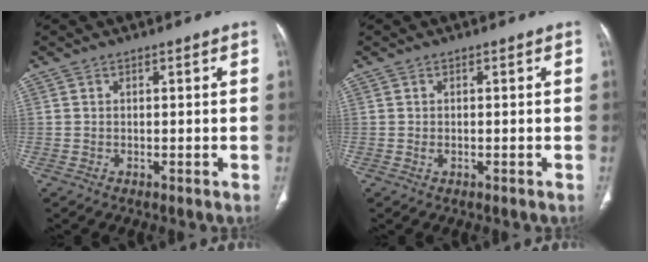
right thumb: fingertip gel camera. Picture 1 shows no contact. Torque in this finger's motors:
{"motor_torque": [0.27, 0.50, -0.12, -0.12, 0.00]}